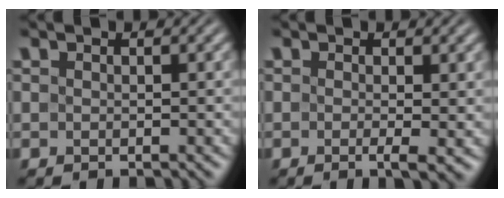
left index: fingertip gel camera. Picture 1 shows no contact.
{"total": 2.3, "force": [-0.3, 0.4, 2.2], "torque": [-0.028, -0.011, -0.006]}